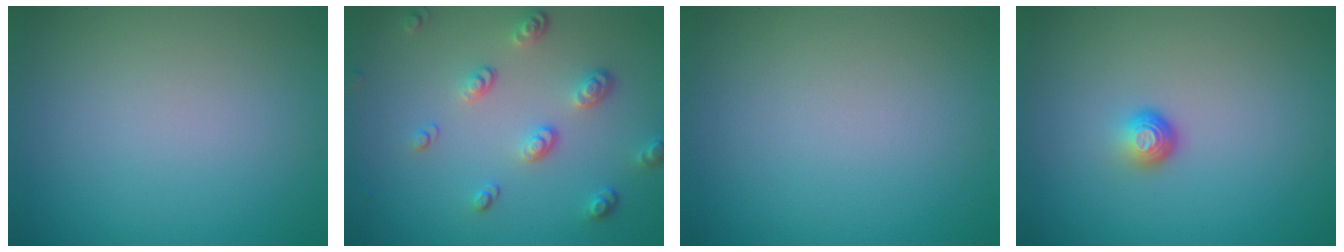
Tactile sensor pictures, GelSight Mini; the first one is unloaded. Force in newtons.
{"total": 3.2, "press": 2.6, "slide": 1.9}
{"total": 0.0}
{"total": 1.6, "press": 1.0, "slide": 1.2}